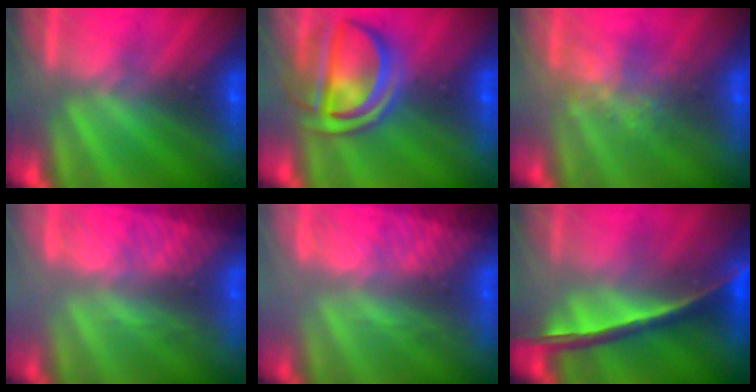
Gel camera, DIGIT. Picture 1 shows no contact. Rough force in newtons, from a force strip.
{"total": 6.9}
{"total": 3.8}
{"total": 2.9}
{"total": 2.9}
{"total": 1.5}